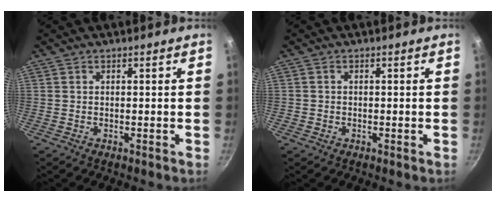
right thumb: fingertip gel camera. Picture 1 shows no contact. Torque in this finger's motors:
{"motor_torque": [0.29, -0.14, 0.03, 0.11, 0.03]}